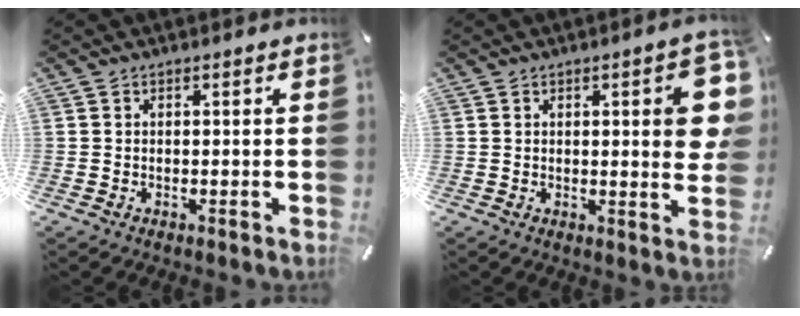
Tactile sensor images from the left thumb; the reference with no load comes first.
{"total": 10.9, "force": [2.4, 2.9, 10.2], "torque": [-0.132, -0.011, 0.036]}